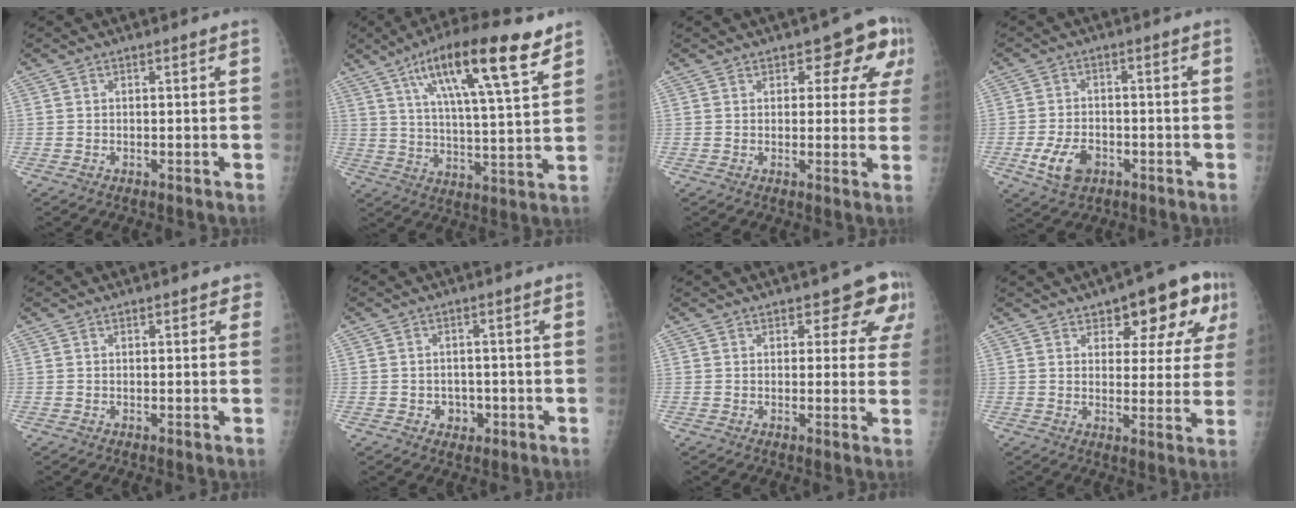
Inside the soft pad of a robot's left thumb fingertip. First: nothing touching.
{"total": 18.9, "force": [10.7, 4.0, 15.1], "torque": [-0.233, -0.028, 0.176]}
{"total": 8.3, "force": [3.7, 4.6, 5.8], "torque": [-0.019, -0.007, 0.037]}
{"total": 6.7, "force": [-2.9, 4.3, 4.3], "torque": [-0.077, 0.009, -0.047]}
{"total": 1.4, "force": [0.9, 0.8, 0.7], "torque": [0.008, -0.001, 0.005]}
{"total": 3.2, "force": [-1.1, 2.8, 1.3], "torque": [0.001, 0.007, -0.011]}
{"total": 7.2, "force": [4.3, 3.9, 4.2], "torque": [-0.005, -0.018, 0.042]}
{"total": 12.7, "force": [6.6, 5.7, 9.3], "torque": [-0.077, -0.011, 0.085]}